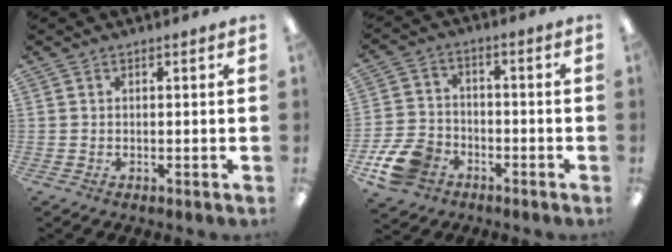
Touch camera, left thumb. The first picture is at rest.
{"total": 10.8, "force": [-5.9, 7.5, 5.1], "torque": [-0.110, 0.041, -0.105]}